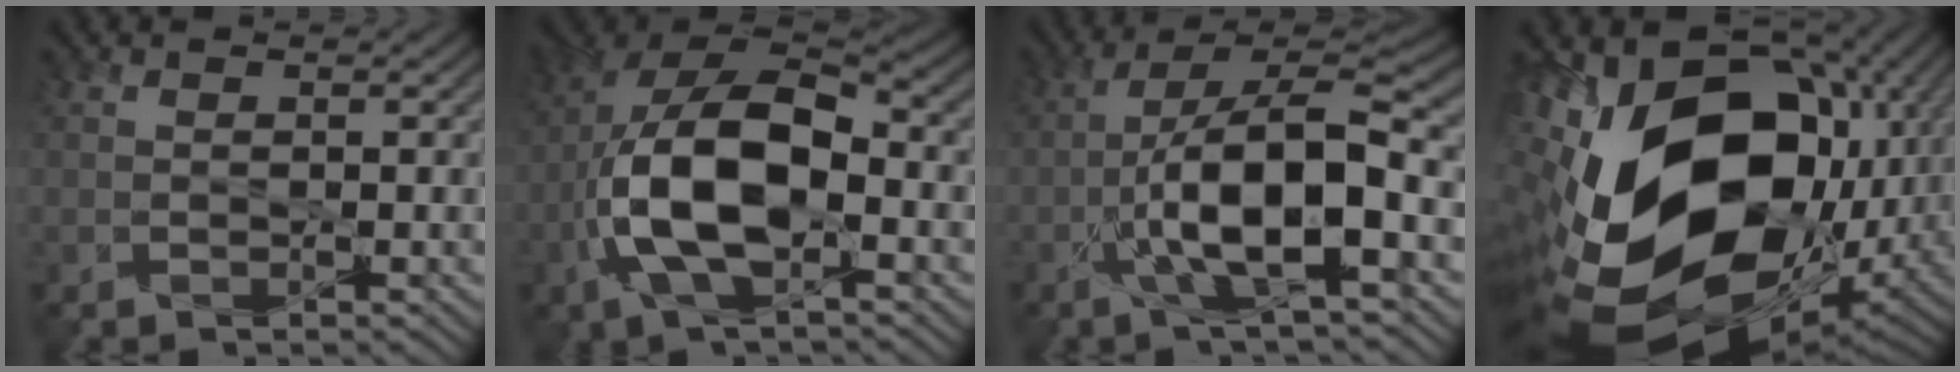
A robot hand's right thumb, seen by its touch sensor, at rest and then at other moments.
{"total": 13.5, "force": [-3.2, 6.7, 11.3], "torque": [-0.230, 0.001, -0.071]}
{"total": 10.8, "force": [-3.5, 2.6, 9.9], "torque": [-0.180, 0.016, -0.064]}
{"total": 22.7, "force": [-1.3, 13.8, 17.9], "torque": [-0.366, -0.054, 0.005]}